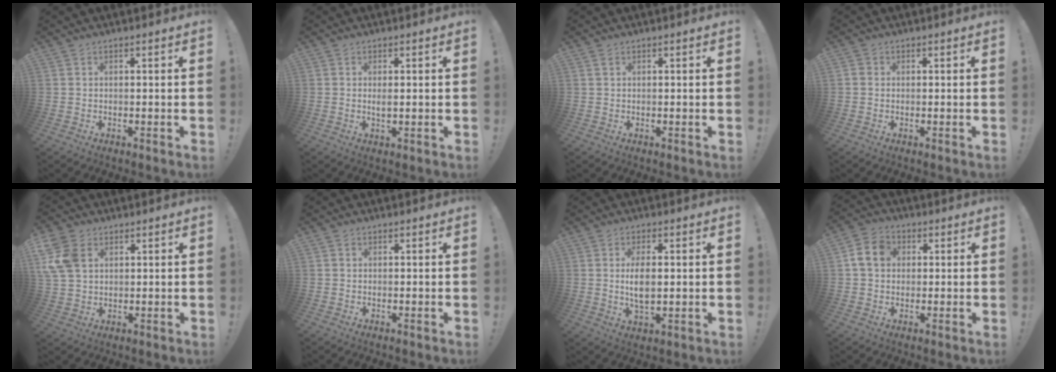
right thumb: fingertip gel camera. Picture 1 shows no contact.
{"total": 1.6, "force": [0.2, 0.4, 1.5], "torque": [-0.016, -0.006, 0.000]}
{"total": 0.7, "force": [0.4, 0.4, 0.4], "torque": [-0.003, -0.002, 0.005]}
{"total": 1.3, "force": [0.1, 1.2, 0.4], "torque": [-0.013, 0.007, 0.003]}
{"total": 10.7, "force": [3.6, 7.5, 6.8], "torque": [-0.148, -0.001, 0.072]}
{"total": 0.5, "force": [0.0, 0.5, -0.1], "torque": [-0.002, 0.003, 0.002]}
{"total": 7.0, "force": [0.4, 3.2, 6.2], "torque": [-0.106, -0.007, 0.002]}
{"total": 7.9, "force": [1.6, 6.4, 4.4], "torque": [-0.075, 0.019, 0.037]}